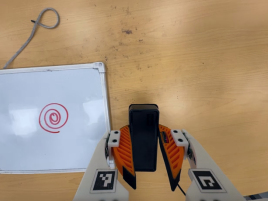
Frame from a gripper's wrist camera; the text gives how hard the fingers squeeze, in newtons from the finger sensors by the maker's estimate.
{"total": 8.6, "left": 7.1, "right": 10.1}